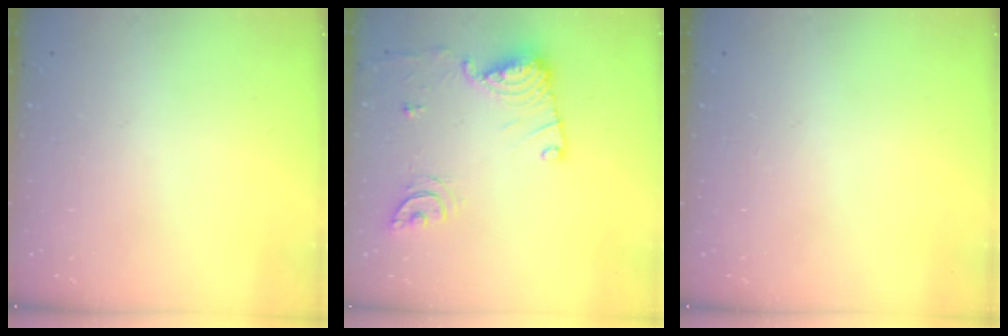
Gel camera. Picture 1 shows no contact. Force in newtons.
{"total": 14.2, "press": 14.2, "slide": 1.4}
{"total": 0.0}